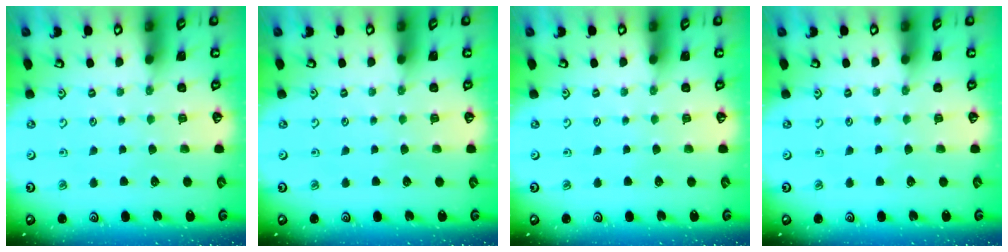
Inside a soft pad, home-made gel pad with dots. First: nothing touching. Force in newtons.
{"total": 0.0}
{"total": 0.0}
{"total": 0.0}